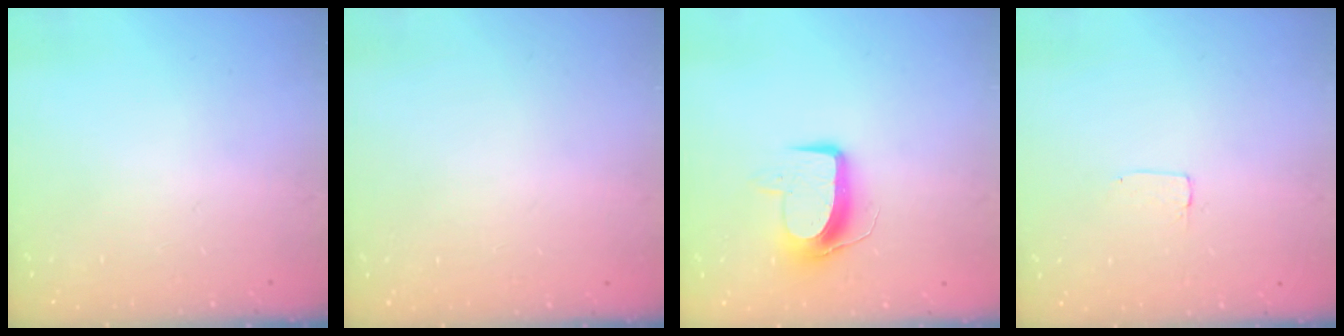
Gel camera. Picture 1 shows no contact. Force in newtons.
{"total": 0.0}
{"total": 10.0, "press": 10.0, "slide": 0.5}
{"total": 2.0, "press": 2.0, "slide": 0.0}